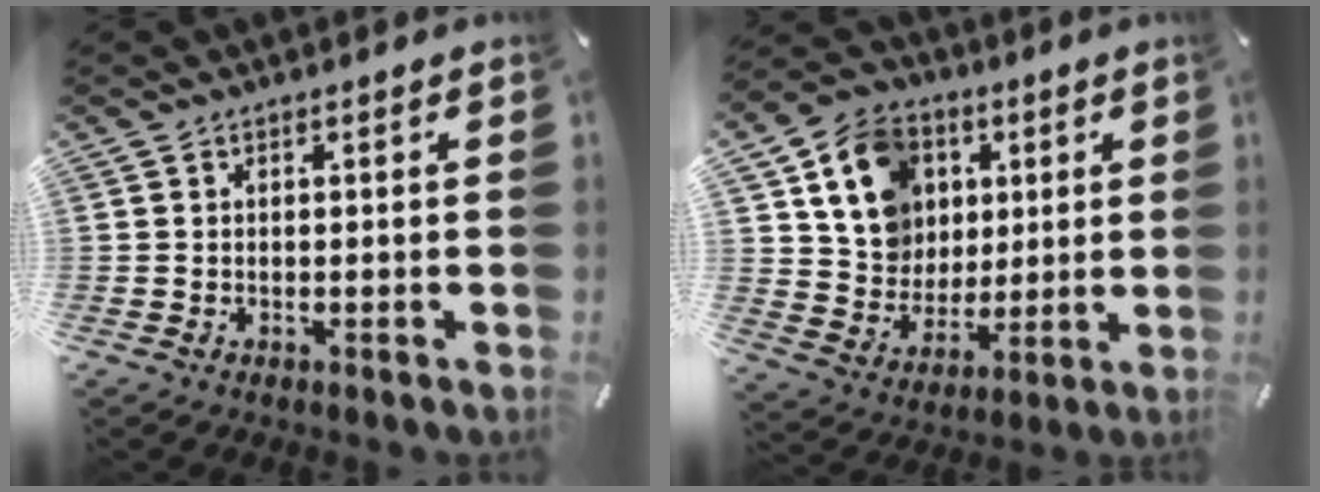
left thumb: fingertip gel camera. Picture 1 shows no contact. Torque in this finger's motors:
{"motor_torque": [0.73, 0.73, 0.93, 0.35, 0.13]}